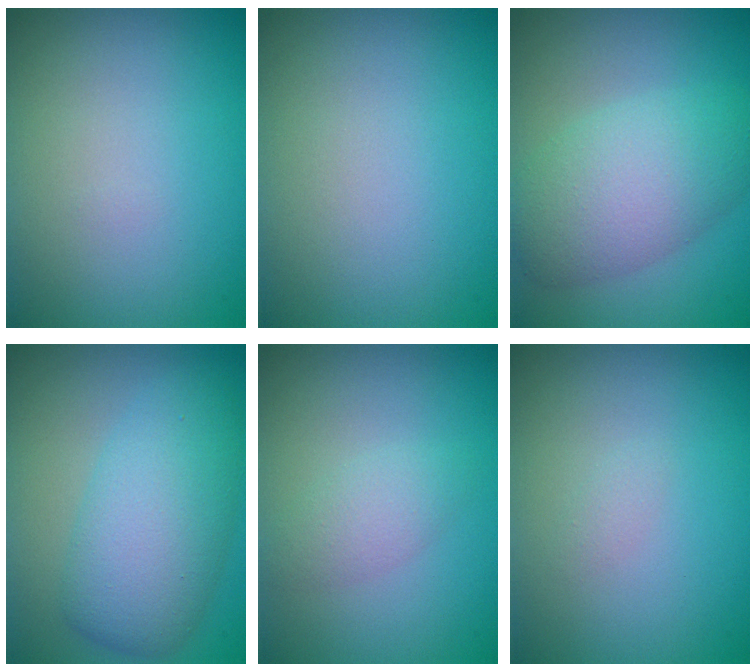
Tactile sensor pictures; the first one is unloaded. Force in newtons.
{"total": 0.0}
{"total": 5.9, "press": 5.9, "slide": 0.6}
{"total": 6.5, "press": 6.5, "slide": 0.1}
{"total": 1.7, "press": 1.7, "slide": 0.1}
{"total": 0.6, "press": 0.6, "slide": 0.0}